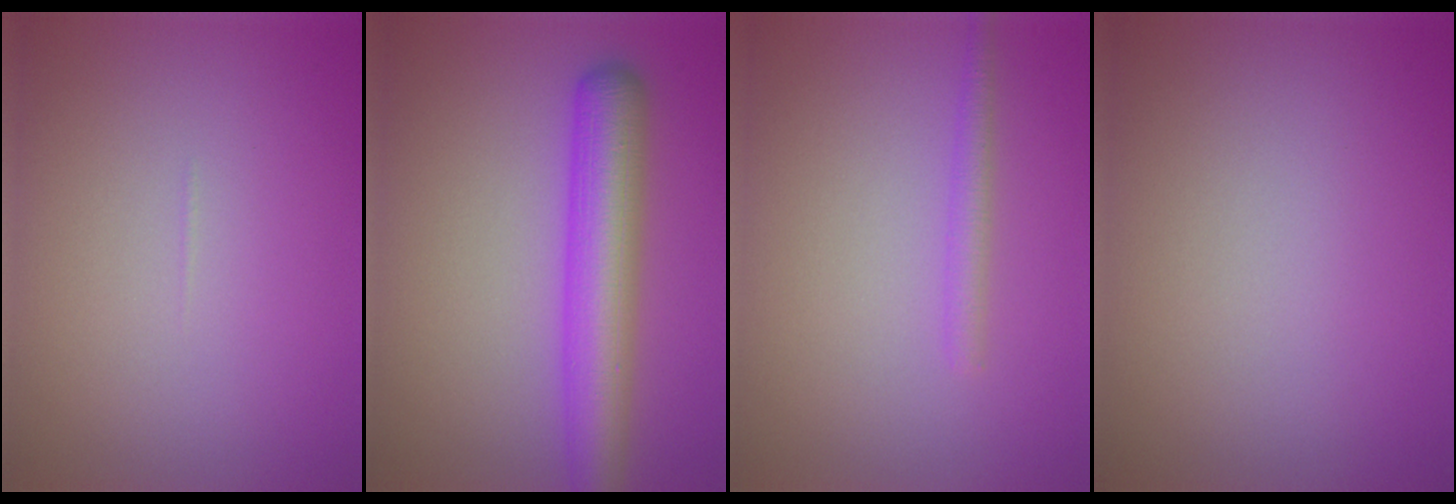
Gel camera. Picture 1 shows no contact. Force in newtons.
{"total": 6.8, "press": 6.8, "slide": 0.1}
{"total": 1.6, "press": 1.6, "slide": 0.0}
{"total": 0.0}